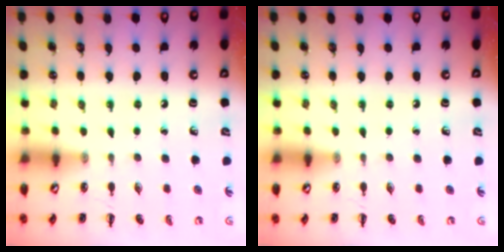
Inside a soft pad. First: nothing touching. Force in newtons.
{"total": 0.0}